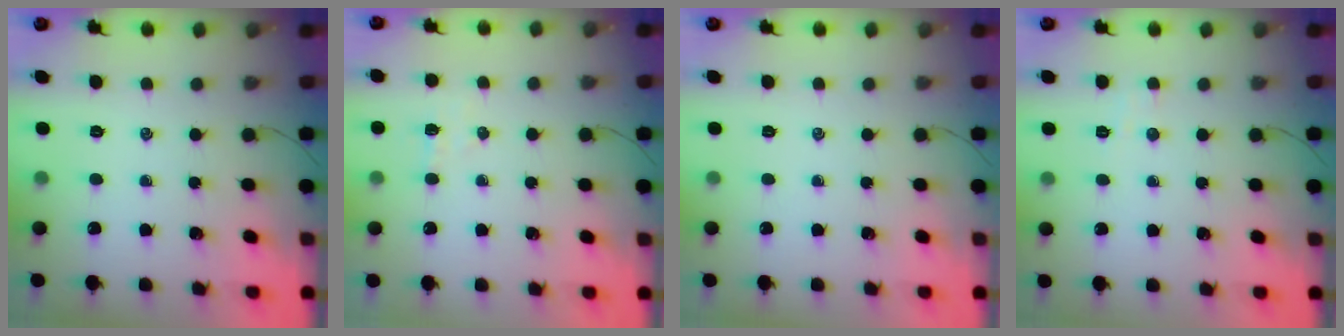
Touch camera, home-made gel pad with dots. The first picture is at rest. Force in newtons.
{"total": 3.6, "press": 3.5, "slide": 0.9}
{"total": 0.0}
{"total": 2.4, "press": 2.3, "slide": 0.6}